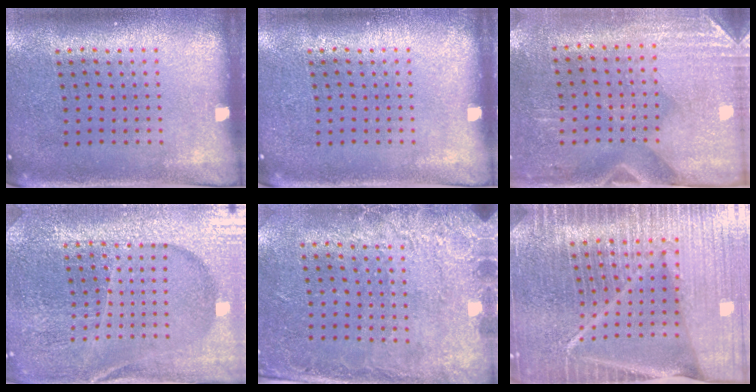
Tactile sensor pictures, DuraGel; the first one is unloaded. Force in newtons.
{"total": 0.0}
{"total": 2.9, "press": 2.5, "slide": 1.5}
{"total": 5.2, "press": 4.7, "slide": 2.1}
{"total": 2.6, "press": 2.0, "slide": 1.7}
{"total": 6.7, "press": 5.7, "slide": 3.4}